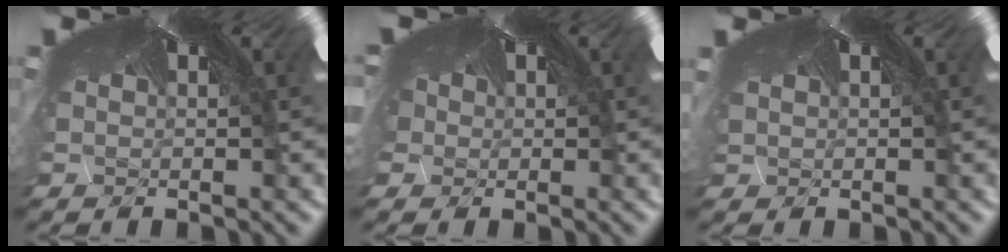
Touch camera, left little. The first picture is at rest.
{"total": 2.2, "force": [-1.6, 0.8, 1.3], "torque": [-0.034, -0.010, -0.011]}
{"total": 0.5, "force": [-0.5, 0.1, -0.1], "torque": [-0.005, -0.009, 0.004]}